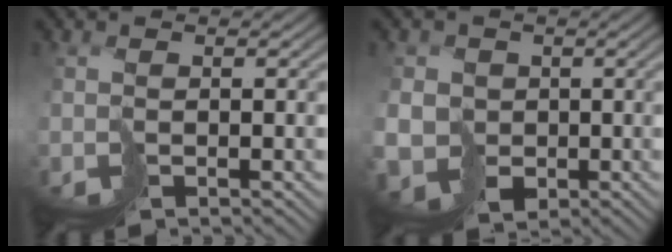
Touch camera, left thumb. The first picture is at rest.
{"total": 6.6, "force": [-0.8, 6.2, 2.1], "torque": [-0.057, -0.024, -0.032]}